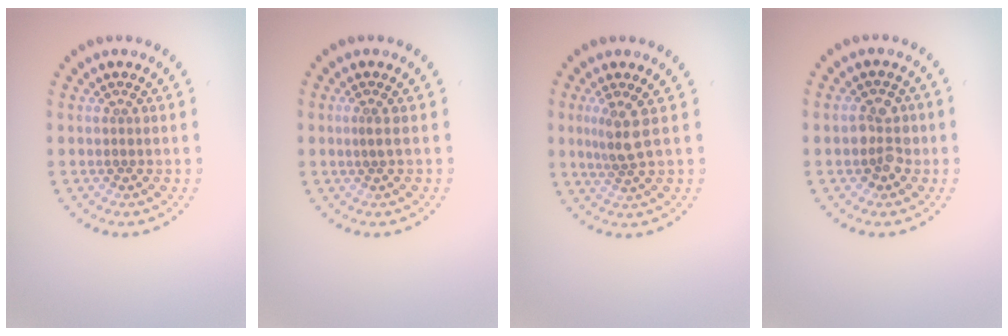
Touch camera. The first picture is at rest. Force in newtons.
{"total": 0.7, "press": 0.4, "slide": 0.6}
{"total": 2.5, "press": 1.9, "slide": 1.6}
{"total": 2.6, "press": 2.5, "slide": 0.7}